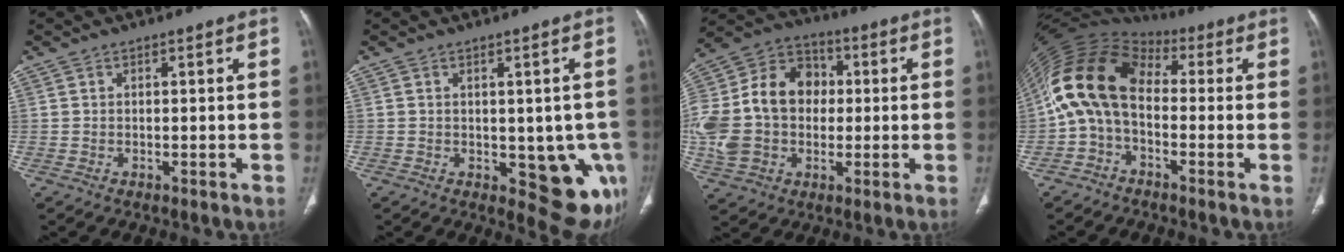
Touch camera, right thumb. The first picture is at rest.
{"total": 10.5, "force": [-2.6, 5.6, 8.5], "torque": [-0.046, -0.009, -0.020]}
{"total": 21.9, "force": [-0.4, 17.0, 13.8], "torque": [-0.289, 0.036, -0.003]}
{"total": 14.2, "force": [-0.2, 9.3, 10.7], "torque": [-0.198, 0.050, -0.019]}